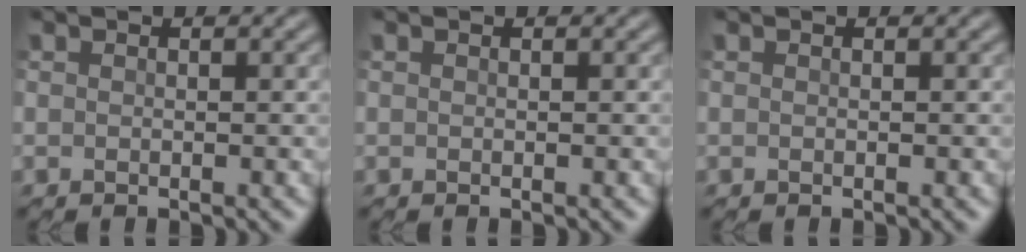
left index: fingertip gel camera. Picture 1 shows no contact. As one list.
[{"total": 0.0}, {"total": 0.0}]